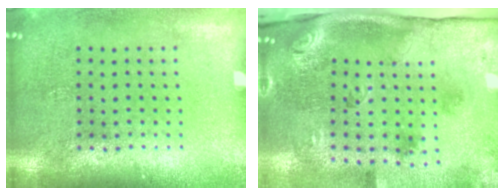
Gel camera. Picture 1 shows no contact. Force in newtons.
{"total": 3.4, "press": 2.1, "slide": 2.7}